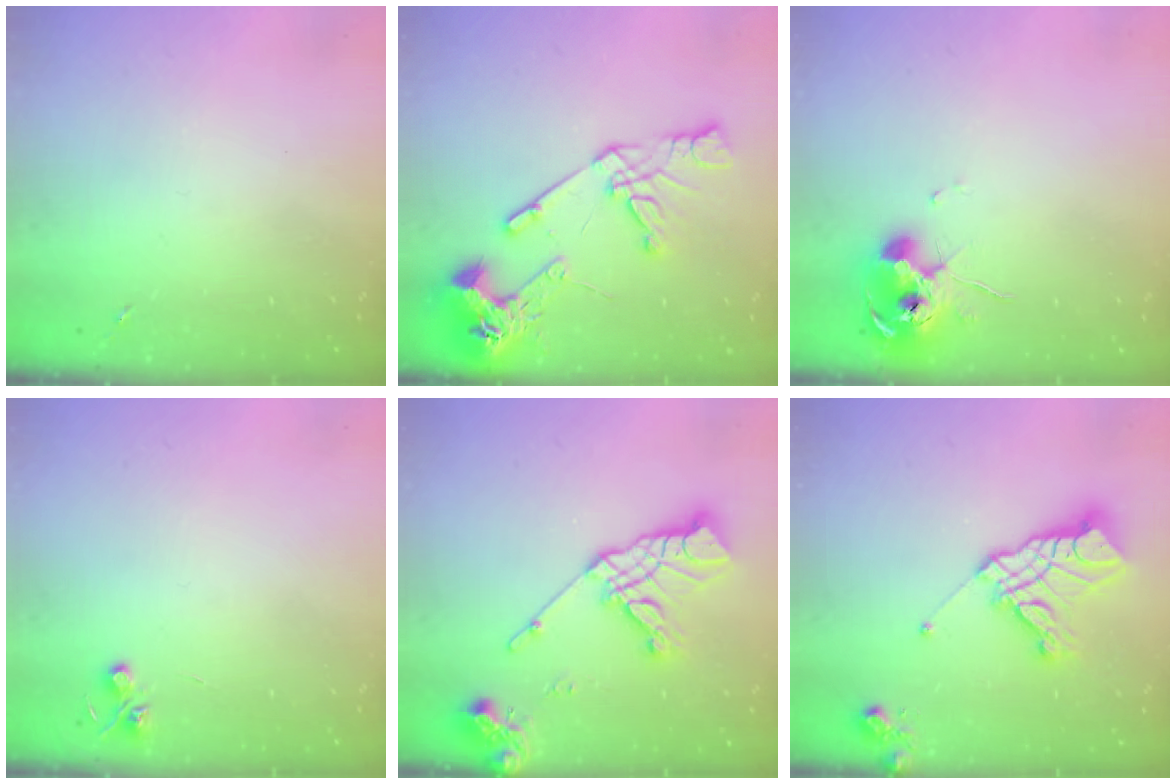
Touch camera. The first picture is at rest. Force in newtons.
{"total": 19.7, "press": 19.5, "slide": 2.6}
{"total": 10.3, "press": 10.2, "slide": 1.1}
{"total": 4.6, "press": 4.6, "slide": 0.6}
{"total": 16.5, "press": 16.4, "slide": 2.2}
{"total": 16.6, "press": 16.5, "slide": 2.1}